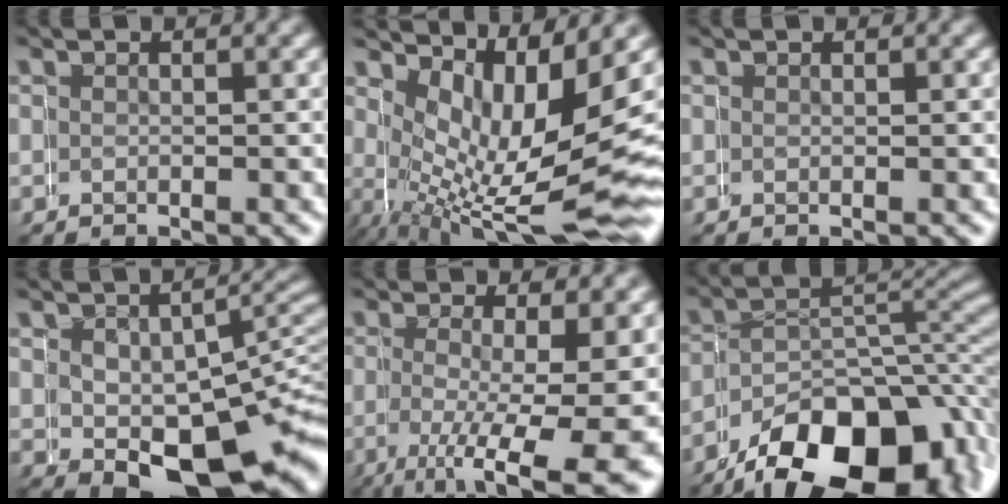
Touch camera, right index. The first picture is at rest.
{"total": 7.9, "force": [0.3, 2.6, 7.5], "torque": [-0.128, -0.047, 0.032]}
{"total": 0.0}
{"total": 8.9, "force": [-2.7, 5.1, 6.8], "torque": [-0.084, -0.043, -0.013]}
{"total": 6.3, "force": [-2.0, 1.1, 5.9], "torque": [-0.106, -0.034, -0.010]}
{"total": 13.0, "force": [-6.4, 6.6, 9.2], "torque": [-0.114, -0.035, -0.084]}